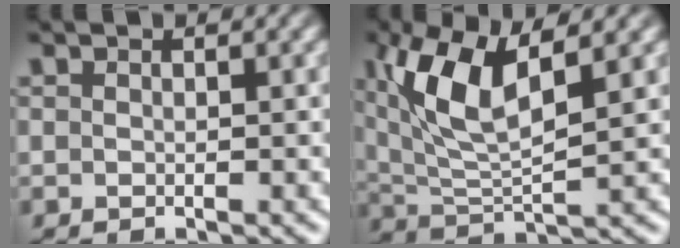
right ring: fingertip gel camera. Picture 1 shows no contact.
{"total": 7.7, "force": [2.5, 4.0, 6.1], "torque": [-0.140, -0.011, 0.054]}